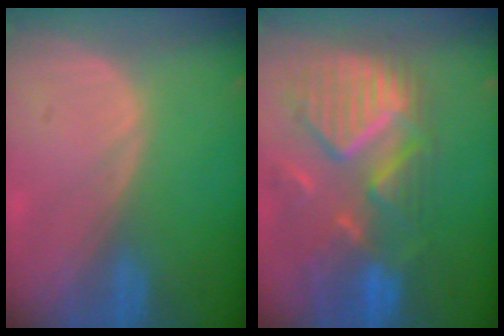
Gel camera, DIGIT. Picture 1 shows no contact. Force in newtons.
{"total": 12.2, "press": 10.5, "slide": 6.1}